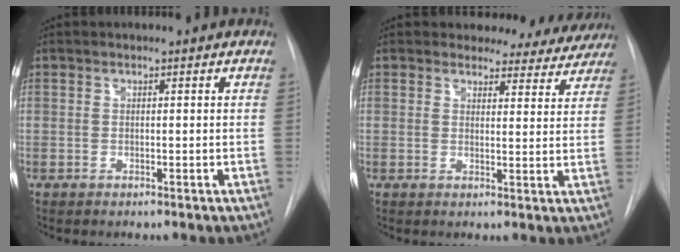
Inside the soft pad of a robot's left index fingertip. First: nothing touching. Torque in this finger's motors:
{"motor_torque": [0.60, -0.39, -0.01, -0.01]}